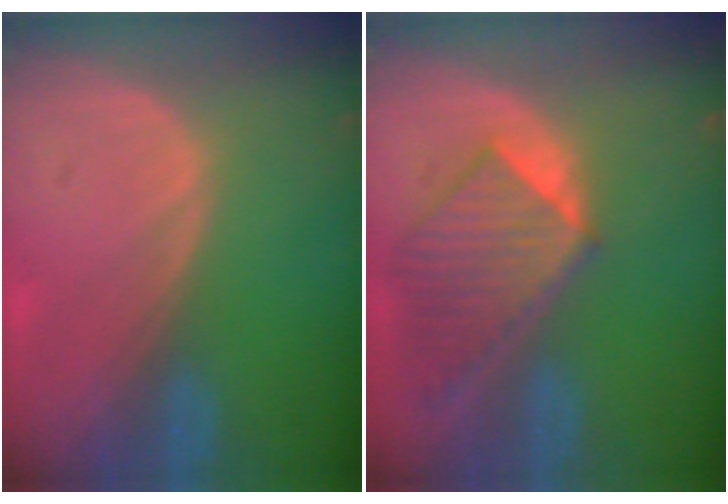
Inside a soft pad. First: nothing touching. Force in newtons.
{"total": 8.2, "press": 7.5, "slide": 3.2}